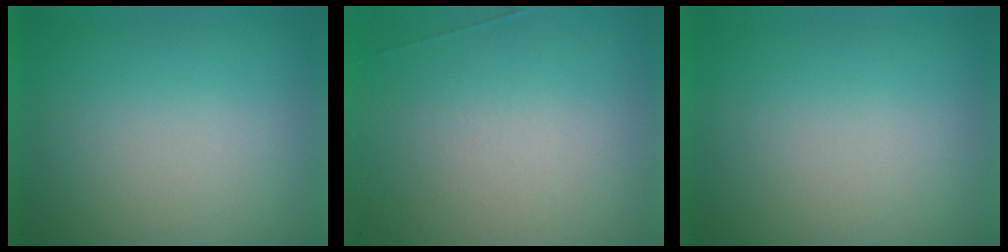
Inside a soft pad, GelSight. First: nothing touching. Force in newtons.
{"total": 6.8}
{"total": 0.0}